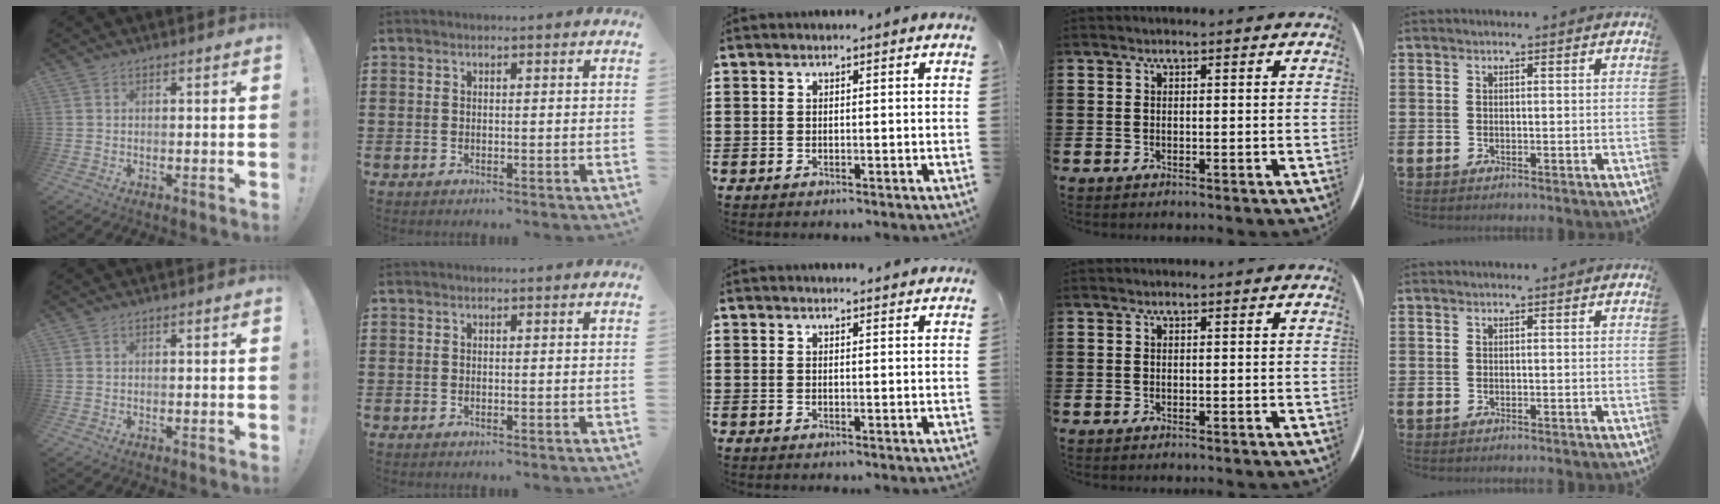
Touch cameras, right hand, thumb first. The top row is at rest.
{"middle": {"total": 1.2, "force": [1.2, 0.0, 0.0], "torque": [0.004, -0.006, 0.022]}}